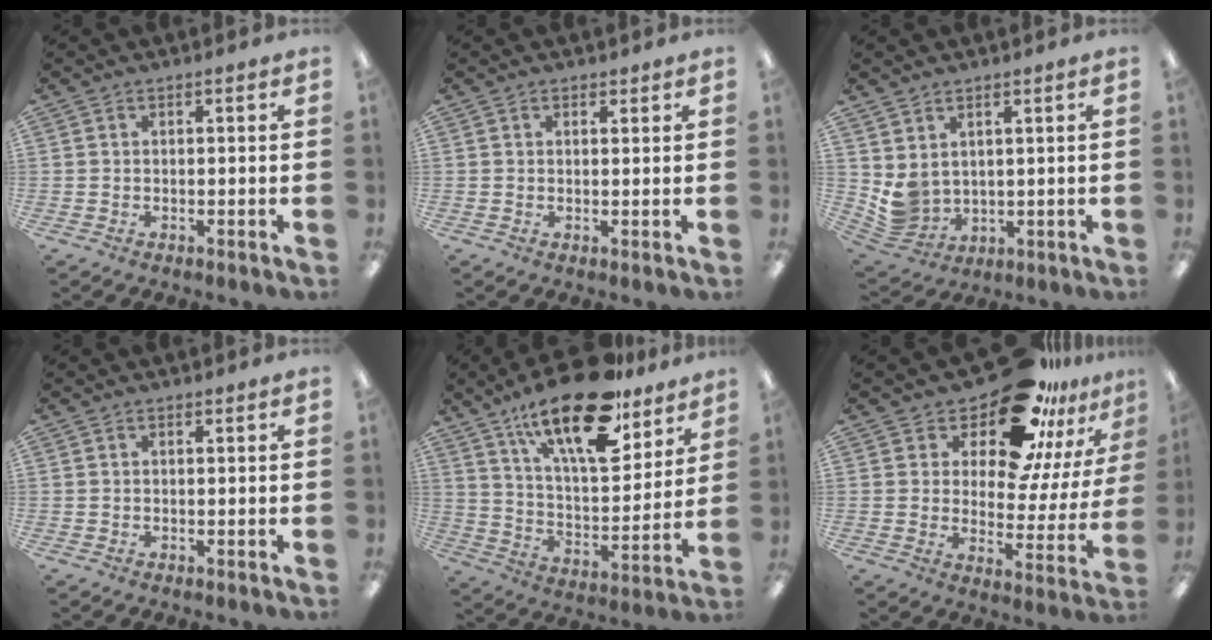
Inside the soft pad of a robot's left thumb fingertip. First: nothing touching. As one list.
[{"total": 1.1, "force": [0.9, 0.7, 0.3], "torque": [0.001, -0.002, 0.014]}, {"total": 5.9, "force": [3.0, 4.7, 1.9], "torque": [-0.072, -0.023, 0.062]}, {"total": 0.0}, {"total": 22.2, "force": [15.5, 8.0, 13.8], "torque": [-0.226, -0.091, 0.262]}, {"total": 17.6, "force": [14.4, 6.4, 7.9], "torque": [-0.128, -0.112, 0.243]}]